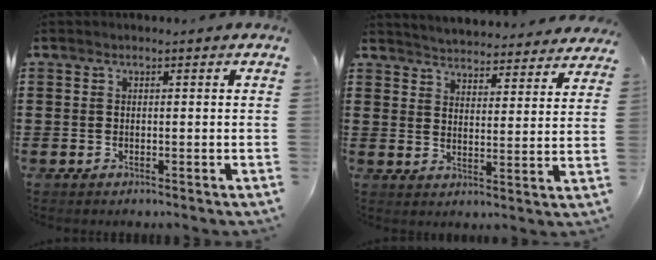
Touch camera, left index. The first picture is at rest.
{"total": 4.4, "force": [4.3, -0.3, -0.2], "torque": [-0.018, -0.036, 0.074]}